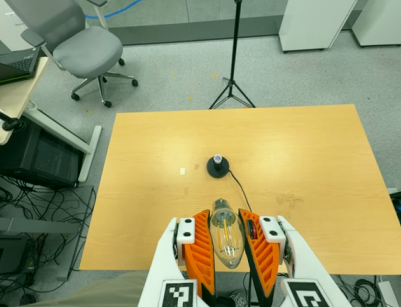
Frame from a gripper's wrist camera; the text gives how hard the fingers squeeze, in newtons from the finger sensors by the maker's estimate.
{"total": 20.7, "left": 22.6, "right": 18.8}